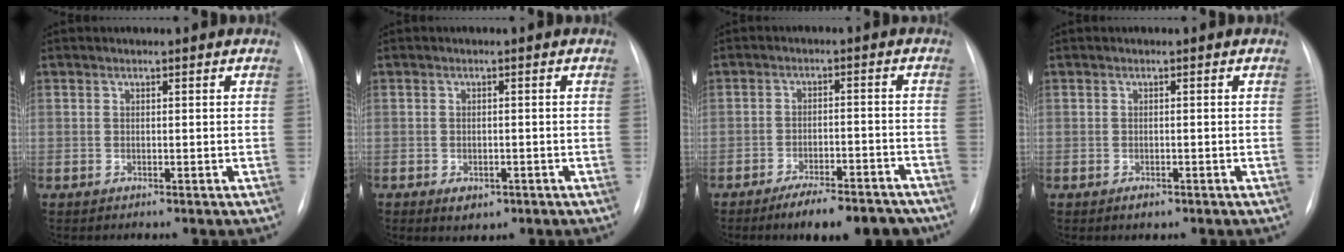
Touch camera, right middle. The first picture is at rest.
{"total": 2.7, "force": [-1.4, 1.8, 1.4], "torque": [-0.016, 0.000, -0.007]}
{"total": 11.0, "force": [-9.1, 3.1, 5.3], "torque": [-0.061, 0.017, -0.132]}
{"total": 1.2, "force": [-0.7, 0.7, 0.7], "torque": [-0.010, 0.000, -0.006]}